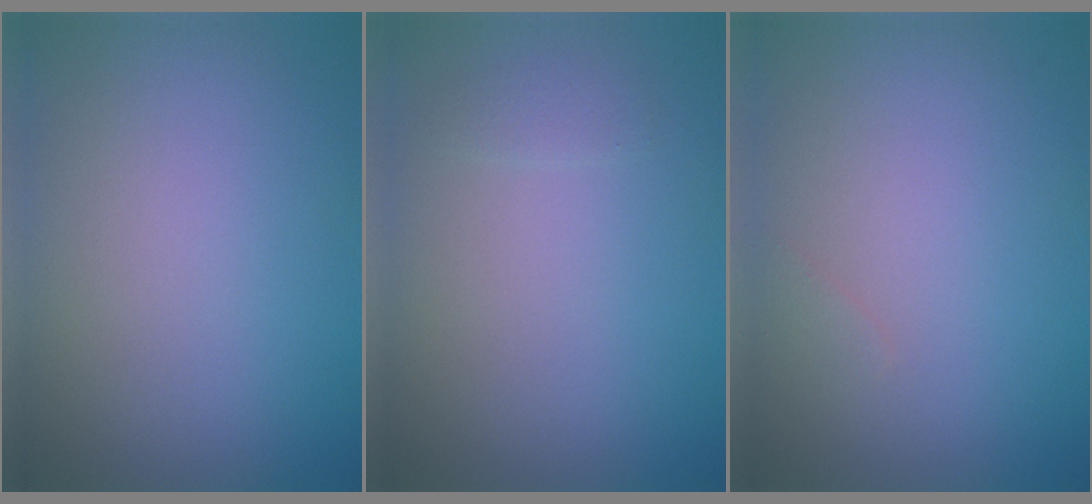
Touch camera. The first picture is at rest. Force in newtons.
{"total": 0.6, "press": 0.6, "slide": 0.0}
{"total": 0.5, "press": 0.5, "slide": 0.1}